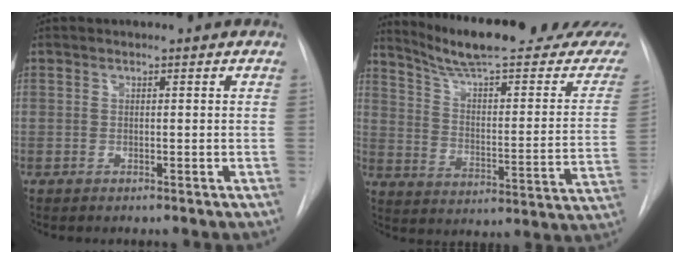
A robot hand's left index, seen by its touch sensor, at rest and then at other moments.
{"total": 25.4, "force": [22.5, 1.8, 11.6], "torque": [-0.164, -0.083, 0.296]}